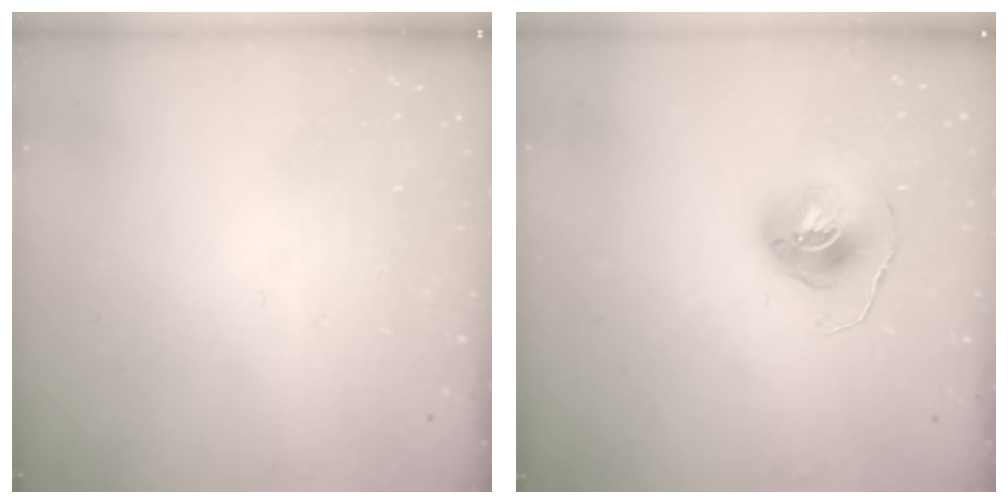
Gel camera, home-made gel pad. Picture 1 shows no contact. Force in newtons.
{"total": 7.8, "press": 7.8, "slide": 0.1}